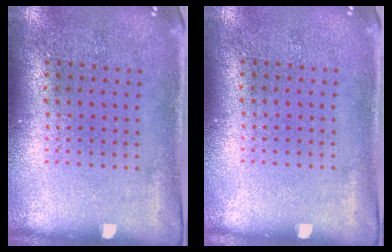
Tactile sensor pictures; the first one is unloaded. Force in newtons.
{"total": 0.0}